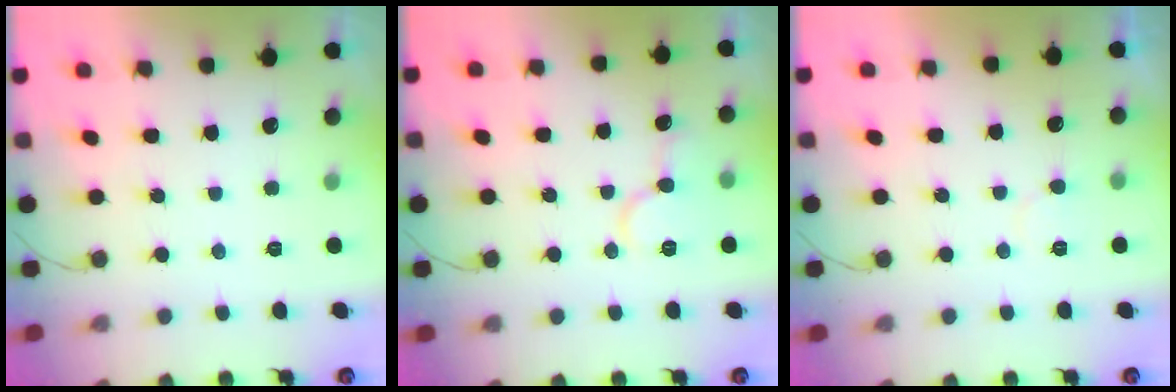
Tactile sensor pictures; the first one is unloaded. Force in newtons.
{"total": 9.1, "press": 9.0, "slide": 1.2}
{"total": 5.2, "press": 5.2, "slide": 0.3}